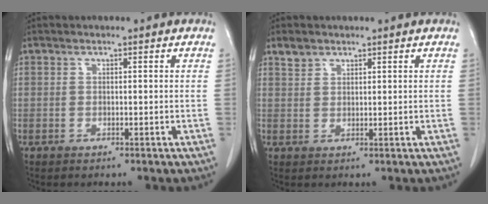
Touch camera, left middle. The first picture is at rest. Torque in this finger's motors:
{"motor_torque": [0.89, -0.89, 0.00, 0.00]}